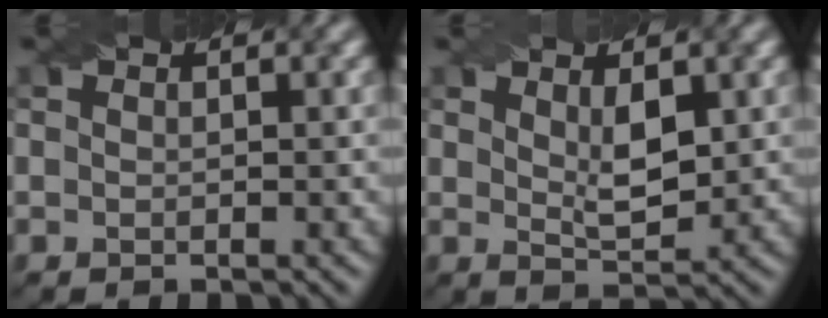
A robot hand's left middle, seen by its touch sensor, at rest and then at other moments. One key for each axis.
{"total": 2.9, "fx": 1.0, "fy": 1.0, "fz": 2.5, "tx": -0.046, "ty": -0.006, "tz": 0.021}